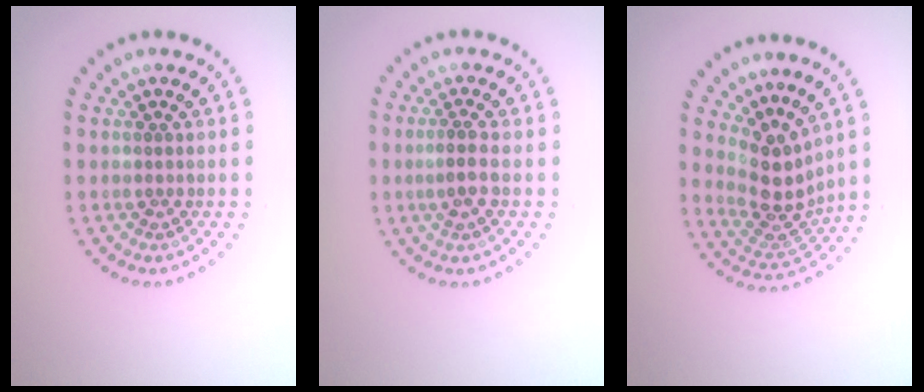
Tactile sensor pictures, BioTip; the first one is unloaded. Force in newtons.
{"total": 1.7, "press": 1.5, "slide": 0.8}
{"total": 4.0, "press": 3.0, "slide": 2.7}